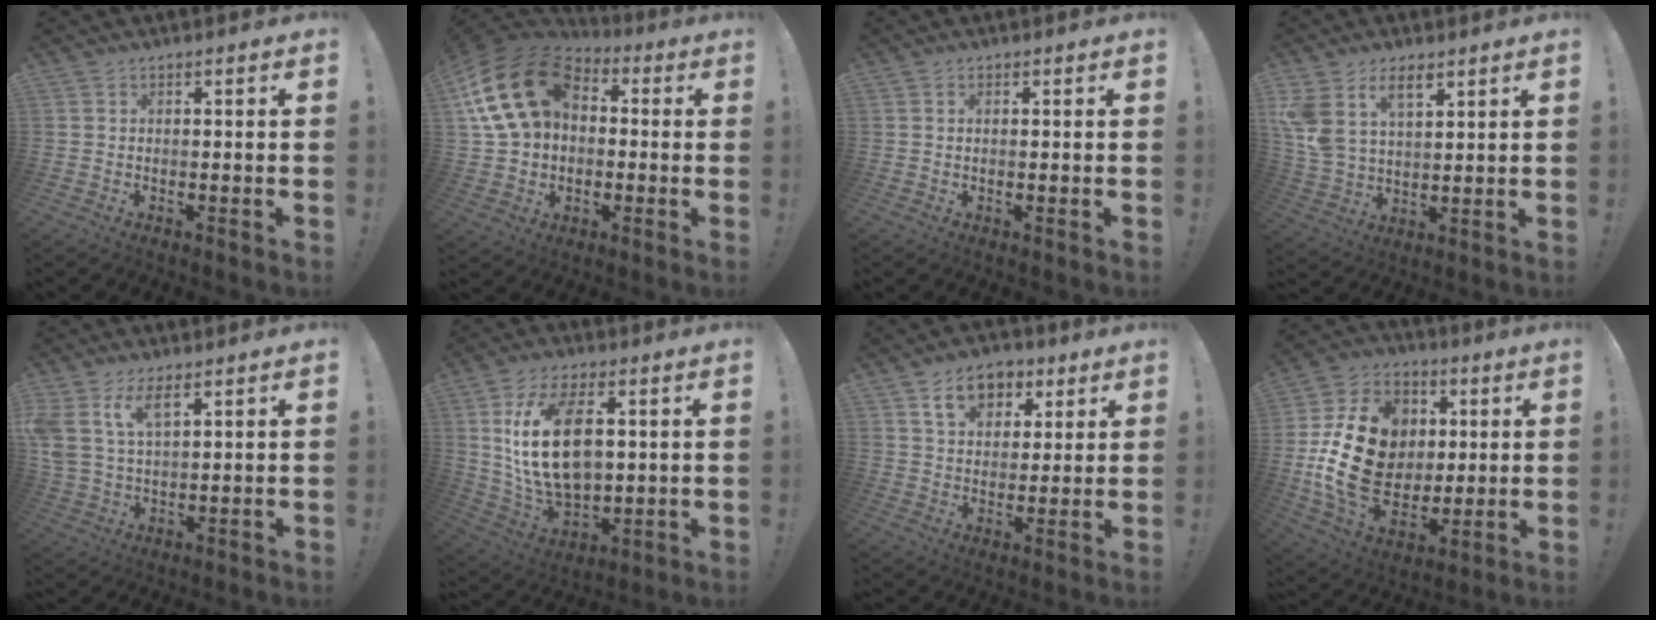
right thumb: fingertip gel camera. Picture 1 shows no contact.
{"total": 21.0, "force": [5.6, 14.8, 13.9], "torque": [-0.246, -0.003, 0.116]}
{"total": 0.7, "force": [0.3, 0.2, 0.5], "torque": [-0.008, 0.001, 0.005]}
{"total": 10.9, "force": [6.5, 6.3, 6.0], "torque": [-0.123, -0.033, 0.123]}
{"total": 8.8, "force": [5.2, 4.3, 5.8], "torque": [-0.128, -0.016, 0.098]}
{"total": 19.4, "force": [4.1, 11.4, 15.1], "torque": [-0.287, -0.011, 0.070]}
{"total": 11.4, "force": [6.0, 7.9, 5.5], "torque": [-0.083, -0.017, 0.114]}
{"total": 23.9, "force": [1.7, 18.1, 15.5], "torque": [-0.292, -0.001, 0.056]}